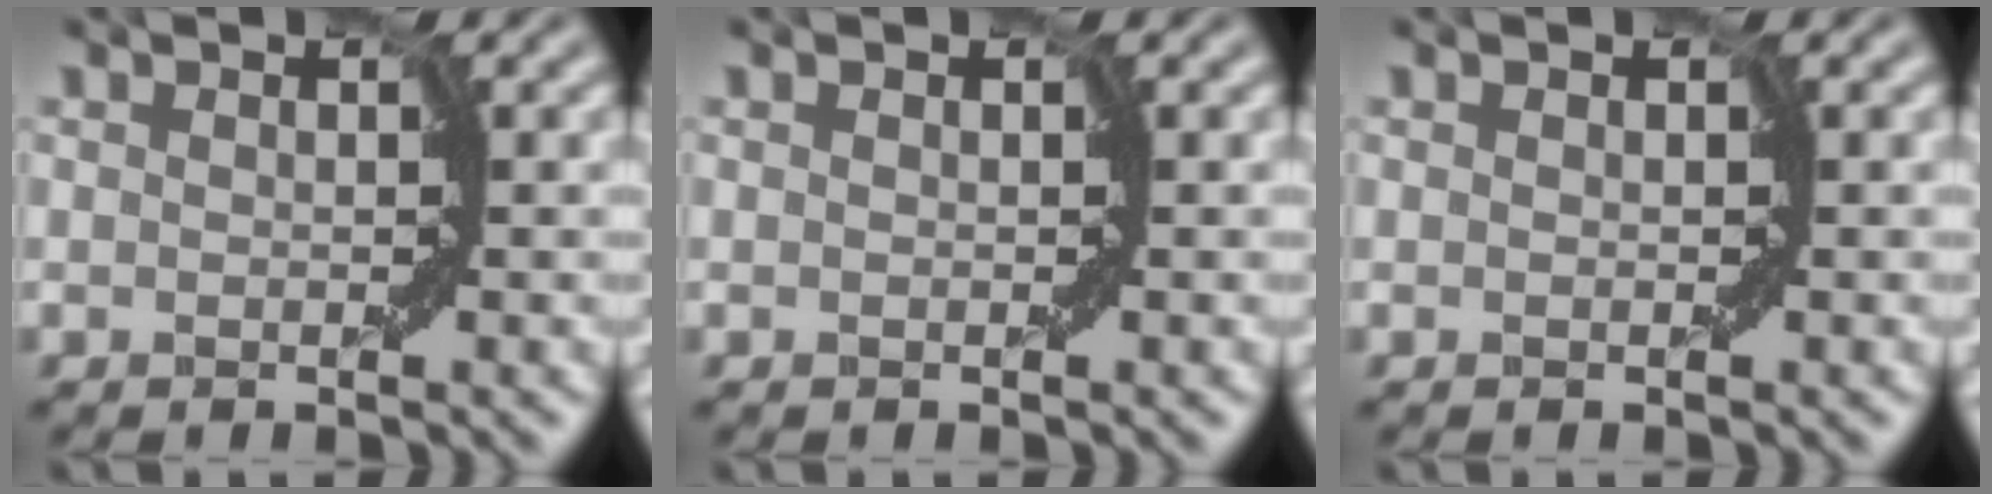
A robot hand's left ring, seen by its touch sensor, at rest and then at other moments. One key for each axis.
{"total": 0.0}
{"total": 0.0}